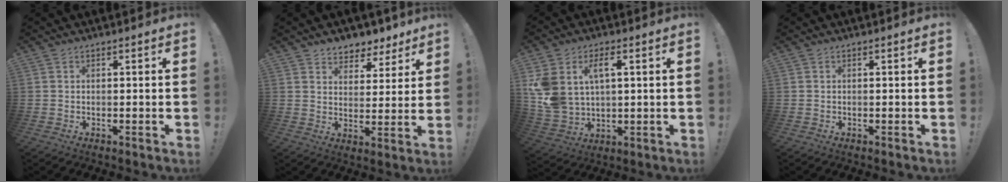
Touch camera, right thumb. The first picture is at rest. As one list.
[{"total": 6.4, "force": [4.8, 4.1, 0.8], "torque": [0.002, -0.047, 0.090]}, {"total": 11.0, "force": [4.3, 7.2, 7.1], "torque": [-0.146, -0.014, 0.082]}, {"total": 0.0}]